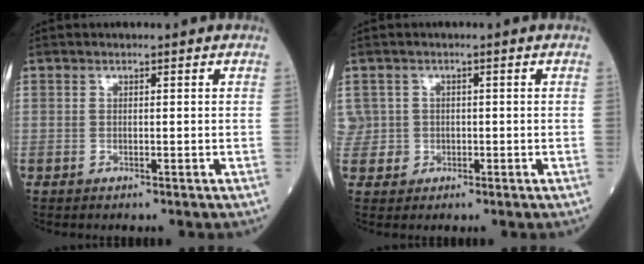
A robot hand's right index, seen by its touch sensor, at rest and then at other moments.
{"total": 3.6, "force": [0.1, 3.6, -0.1], "torque": [0.008, 0.014, 0.007]}